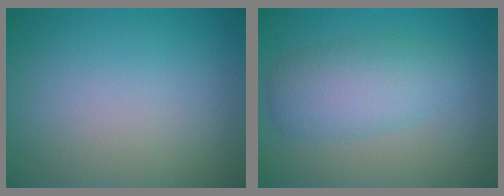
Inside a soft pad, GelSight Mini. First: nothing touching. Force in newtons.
{"total": 4.4, "press": 4.4, "slide": 0.2}